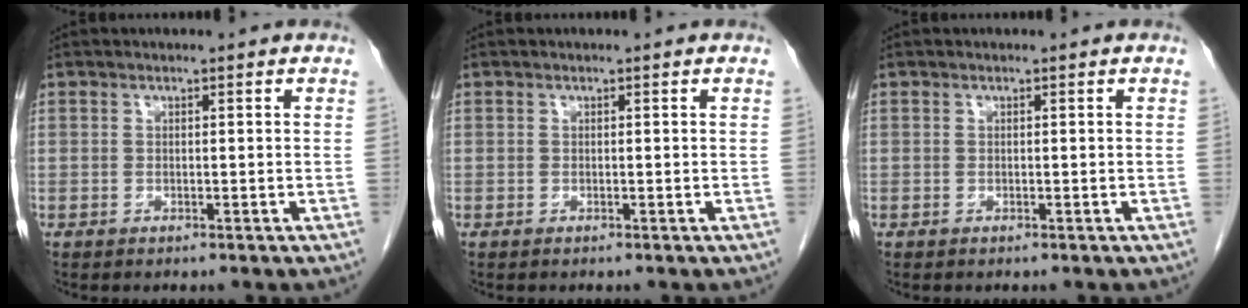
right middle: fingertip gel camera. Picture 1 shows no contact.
{"total": 0.0}
{"total": 0.0}